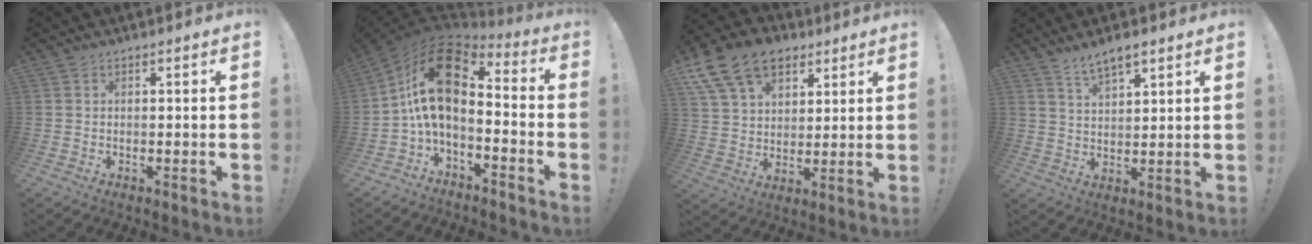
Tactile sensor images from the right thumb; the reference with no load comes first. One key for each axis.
{"total": 15.4, "fx": 3.4, "fy": 8.2, "fz": 12.5, "tx": -0.242, "ty": -0.015, "tz": 0.060}
{"total": 16.8, "fx": 9.4, "fy": 11.3, "fz": 8.3, "tx": -0.129, "ty": -0.051, "tz": 0.176}
{"total": 6.1, "fx": 4.8, "fy": 2.1, "fz": 3.3, "tx": -0.055, "ty": -0.025, "tz": 0.086}